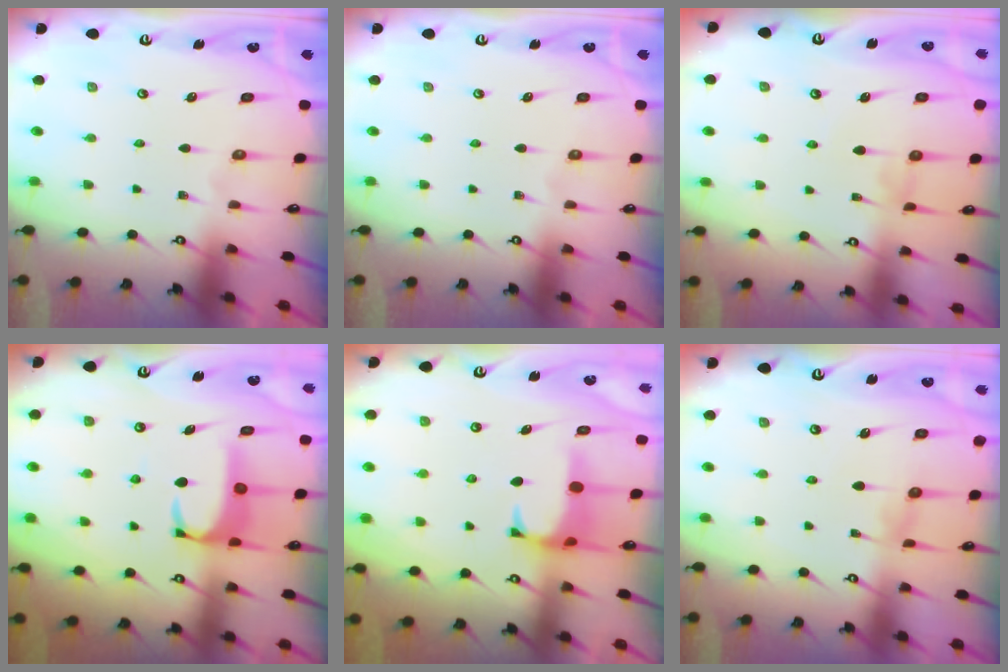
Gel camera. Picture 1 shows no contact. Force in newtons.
{"total": 0.0}
{"total": 0.0}
{"total": 2.9, "press": 2.9, "slide": 0.3}
{"total": 1.1, "press": 0.9, "slide": 0.6}
{"total": 0.7, "press": 0.4, "slide": 0.5}